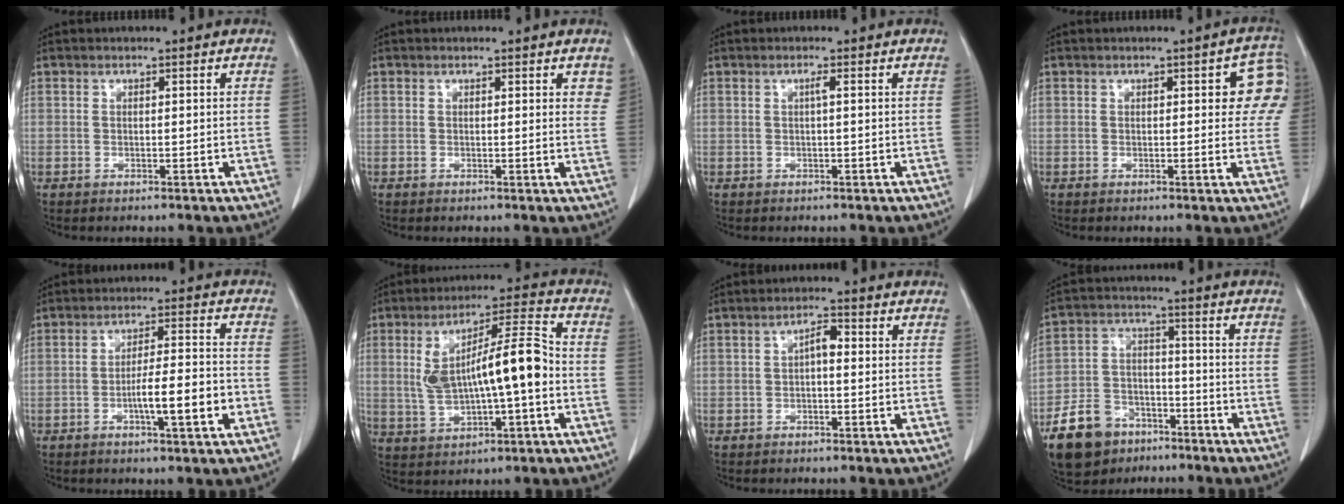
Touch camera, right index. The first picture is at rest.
{"total": 2.2, "force": [1.5, 0.8, 1.4], "torque": [-0.006, -0.003, 0.010]}
{"total": 0.7, "force": [0.1, -0.1, 0.7], "torque": [-0.011, 0.001, 0.001]}
{"total": 6.5, "force": [2.0, 2.6, 5.6], "torque": [-0.040, 0.012, 0.012]}
{"total": 8.2, "force": [-2.8, 0.7, 7.6], "torque": [-0.120, 0.008, -0.046]}
{"total": 13.4, "force": [-0.3, 2.7, 13.1], "torque": [-0.235, 0.026, -0.001]}
{"total": 2.6, "force": [0.0, 1.0, 2.4], "torque": [-0.038, 0.010, -0.003]}
{"total": 11.9, "force": [-7.9, 7.6, 4.6], "torque": [-0.104, 0.011, -0.133]}